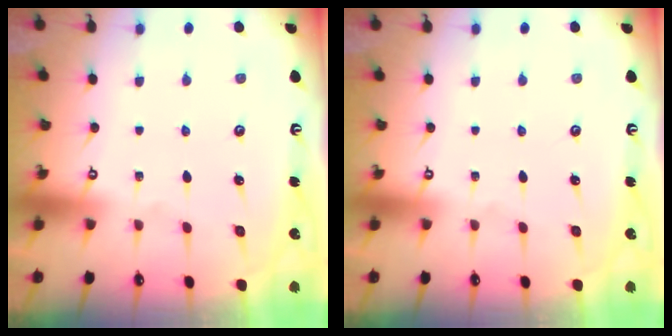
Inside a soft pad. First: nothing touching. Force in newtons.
{"total": 0.0}